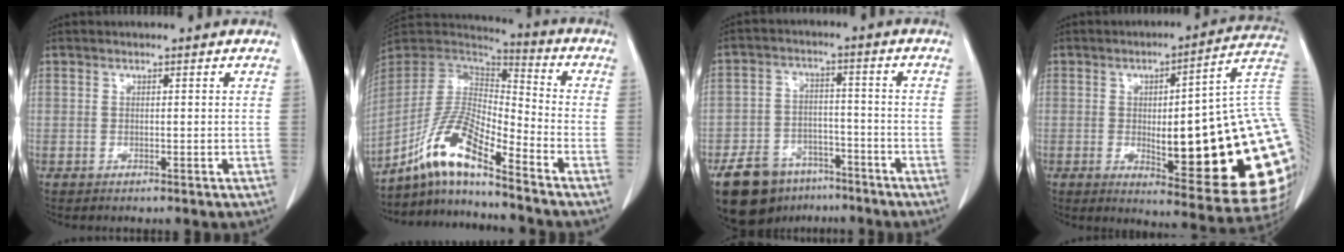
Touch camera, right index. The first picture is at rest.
{"total": 12.8, "force": [-8.7, 1.5, 9.2], "torque": [-0.191, 0.008, -0.168]}
{"total": 11.8, "force": [-8.4, 6.8, 4.7], "torque": [-0.078, 0.010, -0.136]}
{"total": 29.3, "force": [-2.0, 5.5, 28.7], "torque": [-0.269, 0.016, -0.016]}